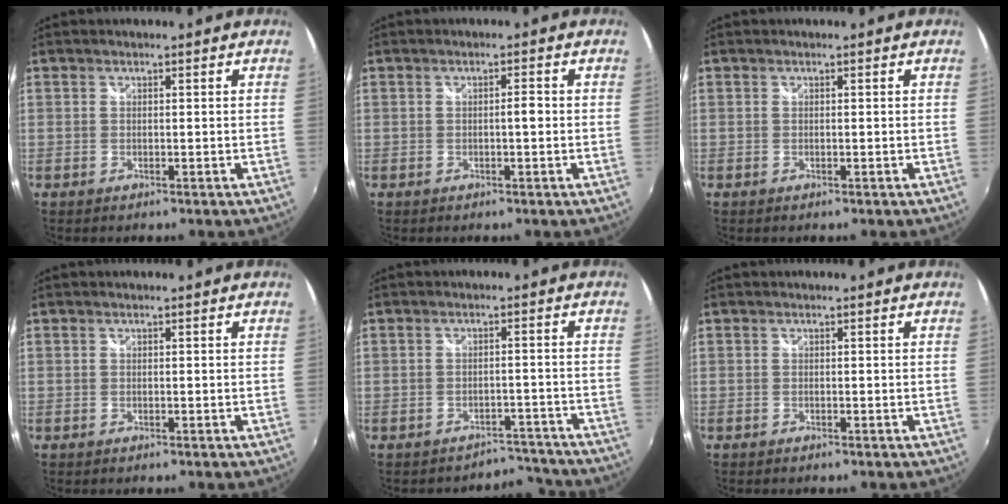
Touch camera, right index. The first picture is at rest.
{"total": 1.5, "force": [-0.2, 0.5, 1.4], "torque": [-0.020, 0.005, -0.005]}
{"total": 0.0}
{"total": 0.0}
{"total": 5.8, "force": [-5.4, 2.1, -0.6], "torque": [0.018, 0.021, -0.064]}
{"total": 0.0}